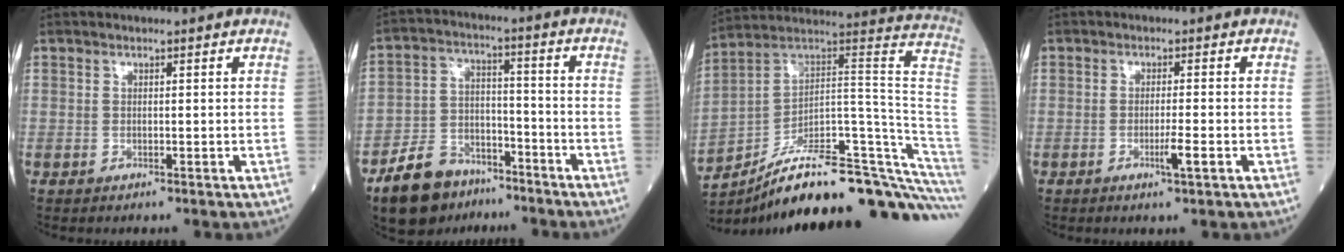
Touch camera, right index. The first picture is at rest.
{"total": 10.6, "force": [-7.7, 6.2, 4.0], "torque": [-0.087, 0.009, -0.133]}
{"total": 28.7, "force": [-22.2, 3.2, 17.9], "torque": [-0.147, 0.047, -0.321]}
{"total": 2.6, "force": [-1.0, -0.2, 2.4], "torque": [-0.043, -0.004, -0.013]}